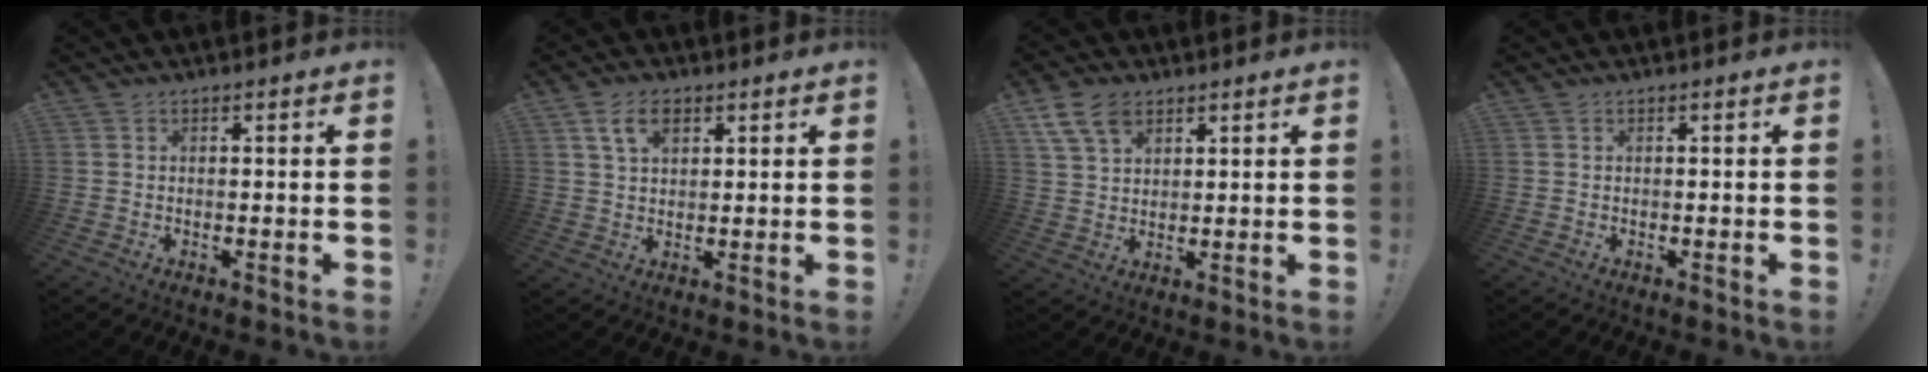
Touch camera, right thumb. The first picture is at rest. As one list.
[{"total": 6.7, "force": [3.0, 3.9, 4.5], "torque": [-0.079, 0.000, 0.057]}, {"total": 8.8, "force": [5.3, 5.4, 4.6], "torque": [-0.090, -0.010, 0.106]}, {"total": 0.0}]